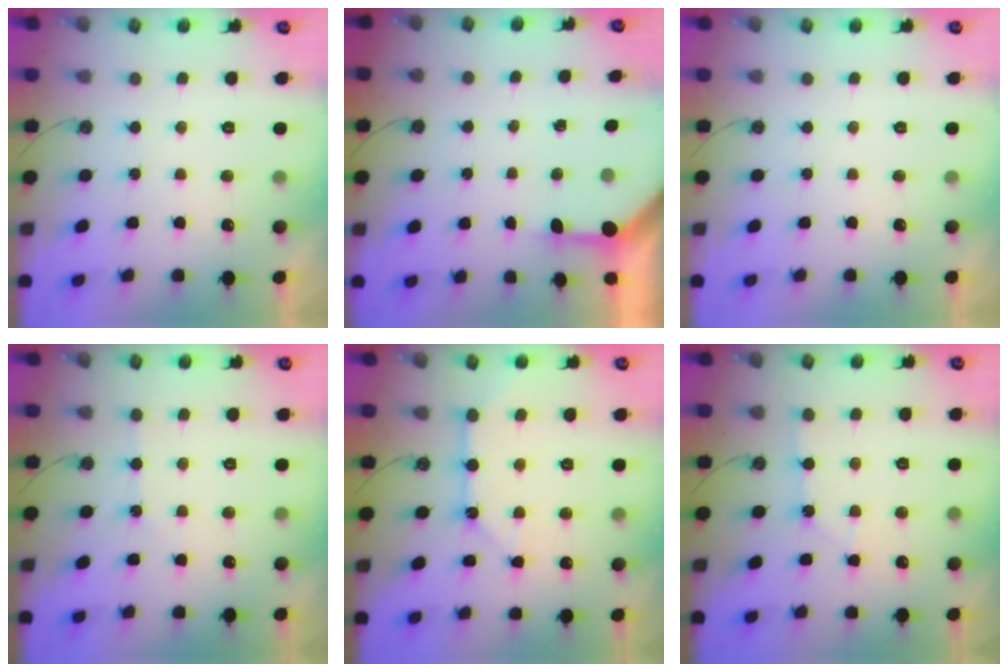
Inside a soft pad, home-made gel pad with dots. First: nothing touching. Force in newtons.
{"total": 3.4, "press": 3.4, "slide": 0.3}
{"total": 0.0}
{"total": 1.6, "press": 1.5, "slide": 0.3}
{"total": 8.1, "press": 8.1, "slide": 1.0}
{"total": 4.0, "press": 4.0, "slide": 0.6}